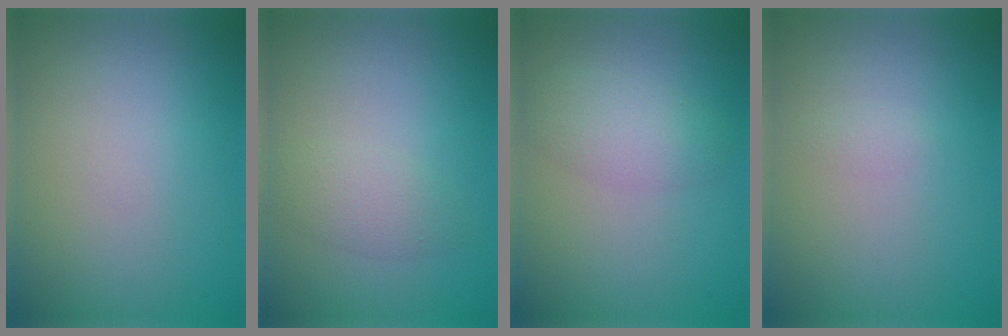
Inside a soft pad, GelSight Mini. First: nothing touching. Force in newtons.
{"total": 2.1, "press": 2.1, "slide": 0.1}
{"total": 2.7, "press": 2.7, "slide": 0.0}
{"total": 0.6, "press": 0.6, "slide": 0.1}